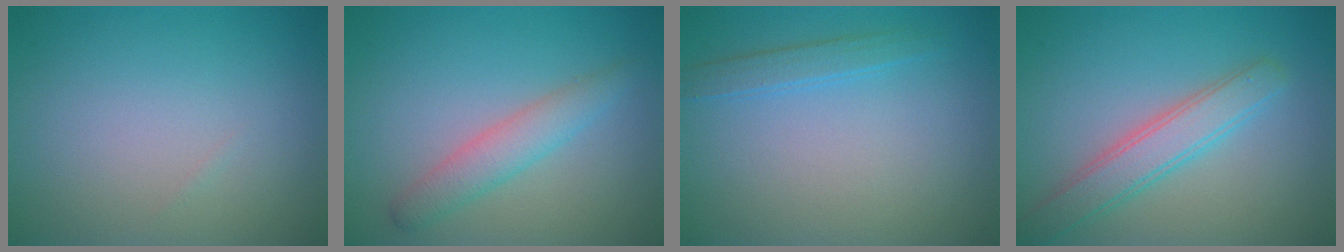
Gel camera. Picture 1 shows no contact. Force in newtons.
{"total": 2.7, "press": 2.7, "slide": 0.0}
{"total": 1.5, "press": 1.5, "slide": 0.0}
{"total": 3.7, "press": 3.7, "slide": 0.2}